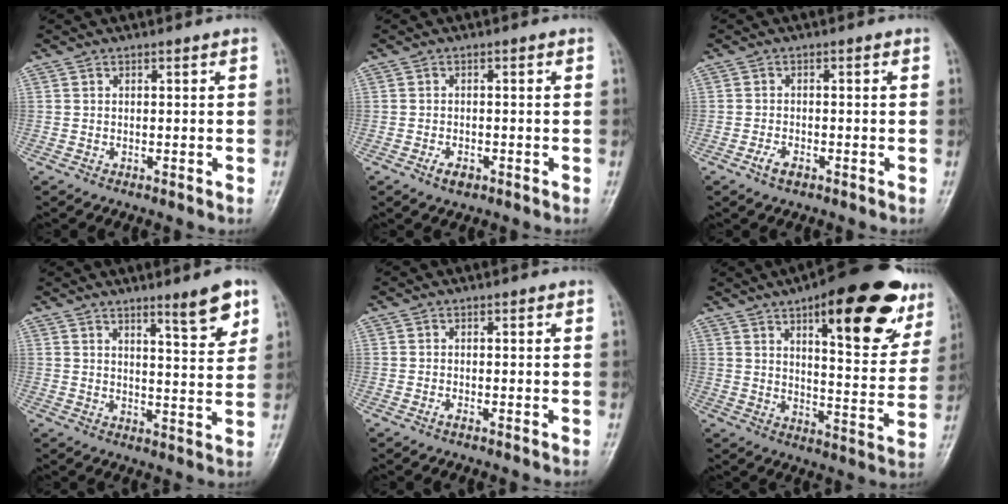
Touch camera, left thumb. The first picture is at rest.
{"total": 2.3, "force": [-1.2, 1.3, 1.5], "torque": [-0.026, 0.001, -0.020]}
{"total": 2.3, "force": [-1.4, 1.1, 1.5], "torque": [-0.034, 0.004, -0.027]}
{"total": 7.8, "force": [5.0, 1.2, 5.9], "torque": [-0.075, -0.037, 0.072]}
{"total": 0.7, "force": [-0.3, 0.2, 0.6], "torque": [-0.010, -0.002, -0.006]}
{"total": 23.4, "force": [12.4, 8.2, 18.0], "torque": [-0.205, -0.037, 0.175]}